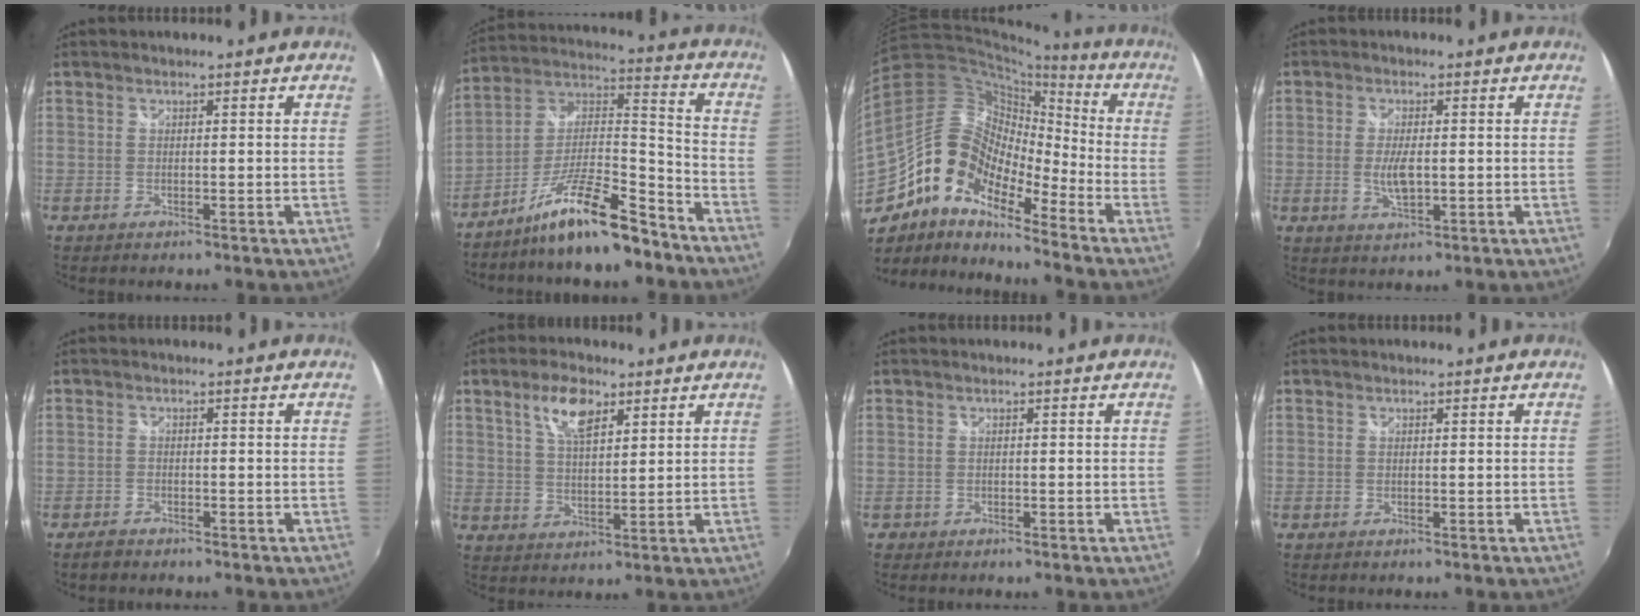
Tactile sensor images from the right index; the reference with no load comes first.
{"total": 15.3, "force": [-11.0, 3.3, 10.1], "torque": [-0.191, 0.014, -0.191]}
{"total": 16.3, "force": [-9.9, 7.8, 10.3], "torque": [-0.184, 0.007, -0.211]}
{"total": 4.5, "force": [-0.5, 1.8, 4.1], "torque": [-0.080, -0.008, -0.008]}
{"total": 2.0, "force": [-1.7, 0.9, 0.6], "torque": [-0.019, -0.001, -0.033]}
{"total": 7.3, "force": [3.9, 3.0, 5.3], "torque": [-0.097, 0.011, 0.073]}
{"total": 1.1, "force": [-0.6, 0.9, 0.0], "torque": [-0.004, 0.001, -0.010]}
{"total": 0.0}